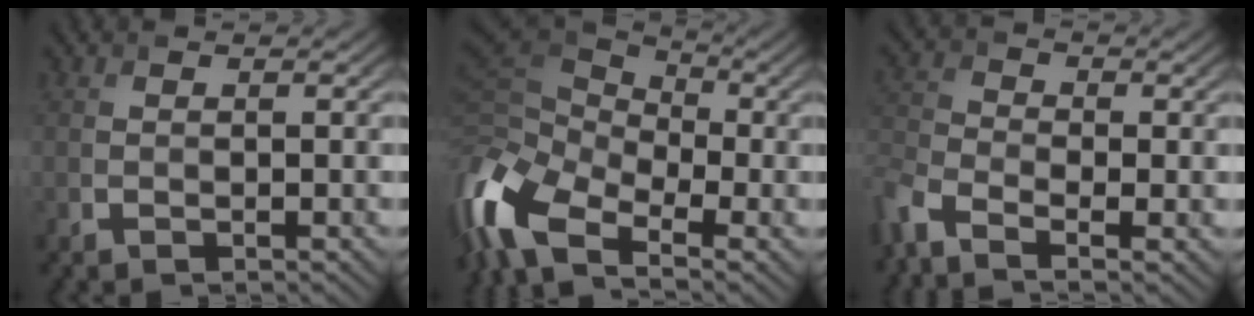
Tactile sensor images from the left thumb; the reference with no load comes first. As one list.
[{"total": 14.1, "force": [-6.2, 7.6, 10.1], "torque": [-0.279, -0.012, -0.120]}, {"total": 5.8, "force": [-3.5, 2.8, 3.7], "torque": [-0.096, -0.015, -0.086]}]